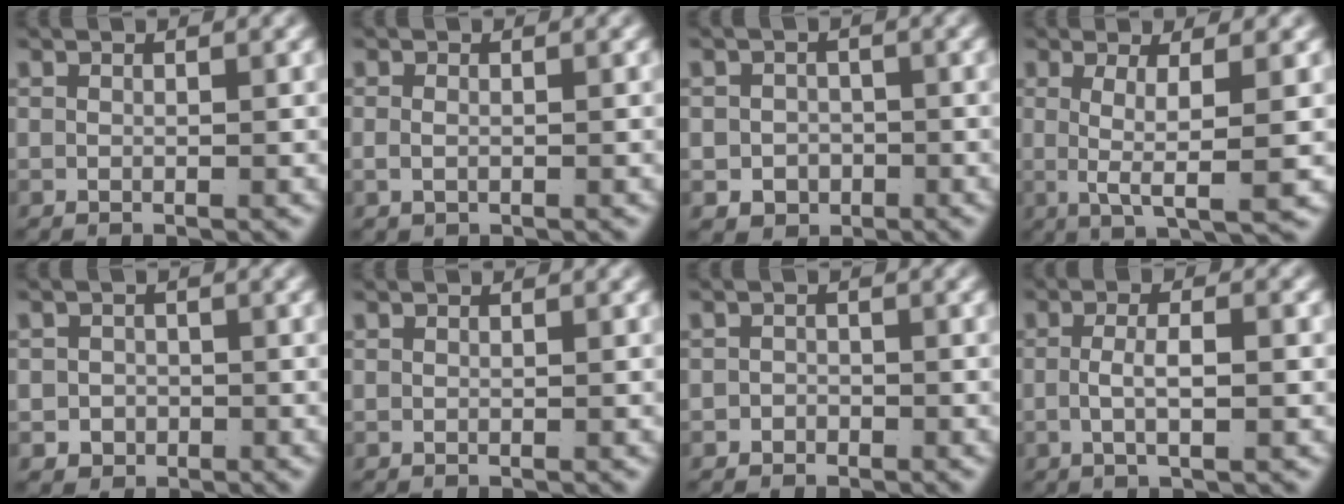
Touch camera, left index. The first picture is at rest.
{"total": 0.8, "force": [-0.3, 0.3, 0.7], "torque": [-0.023, -0.009, 0.004]}
{"total": 4.0, "force": [-1.6, 3.5, 1.1], "torque": [-0.011, -0.016, -0.024]}
{"total": 4.9, "force": [0.1, 0.2, 4.8], "torque": [-0.076, -0.013, 0.010]}
{"total": 3.1, "force": [-1.3, 2.7, 0.6], "torque": [-0.014, -0.017, -0.018]}
{"total": 0.0}
{"total": 1.4, "force": [-1.2, 0.6, -0.2], "torque": [0.007, -0.011, -0.018]}
{"total": 3.0, "force": [-0.6, 0.3, 2.9], "torque": [-0.054, -0.003, -0.007]}